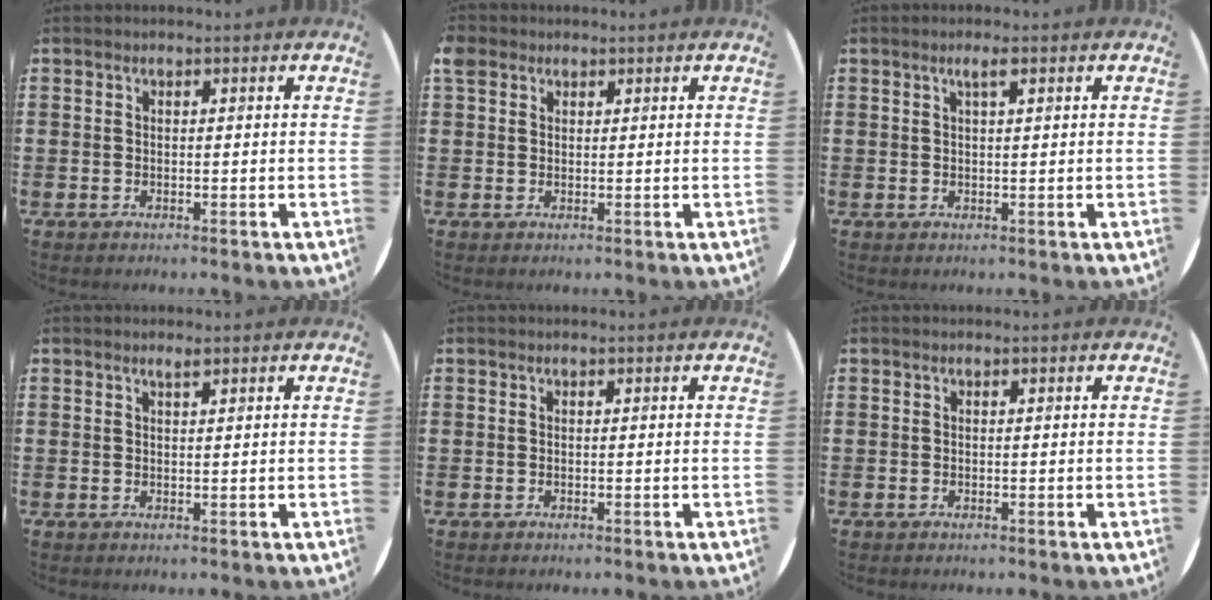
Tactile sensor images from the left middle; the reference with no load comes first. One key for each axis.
{"total": 1.7, "fx": 1.3, "fy": 1.1, "fz": 0.4, "tx": -0.004, "ty": 0.000, "tz": 0.024}
{"total": 1.6, "fx": 0.9, "fy": 0.2, "fz": 1.3, "tx": -0.026, "ty": 0.004, "tz": 0.015}
{"total": 1.1, "fx": 0.9, "fy": 0.0, "fz": 0.7, "tx": -0.014, "ty": -0.001, "tz": 0.016}
{"total": 0.0}
{"total": 0.0}